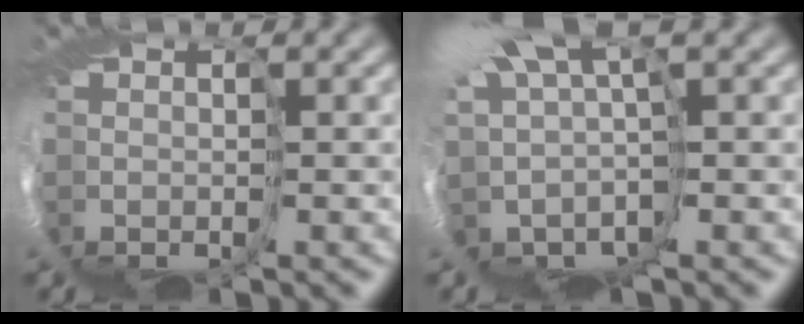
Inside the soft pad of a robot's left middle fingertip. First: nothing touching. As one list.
[{"total": 6.5, "force": [2.1, 3.1, 5.4], "torque": [-0.123, -0.012, 0.031]}]